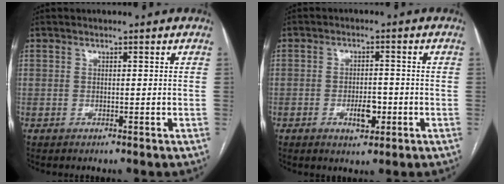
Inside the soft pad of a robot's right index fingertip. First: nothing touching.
{"total": 3.9, "force": [-1.4, 1.7, 3.3], "torque": [-0.053, 0.003, -0.015]}